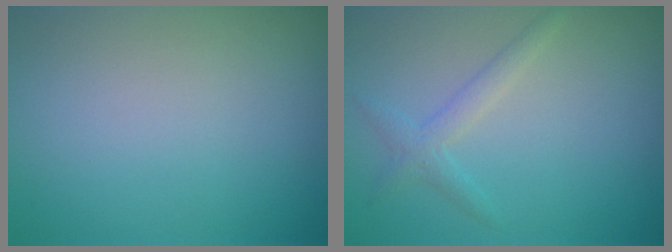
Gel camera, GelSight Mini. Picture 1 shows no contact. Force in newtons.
{"total": 1.8, "press": 1.8, "slide": 0.0}